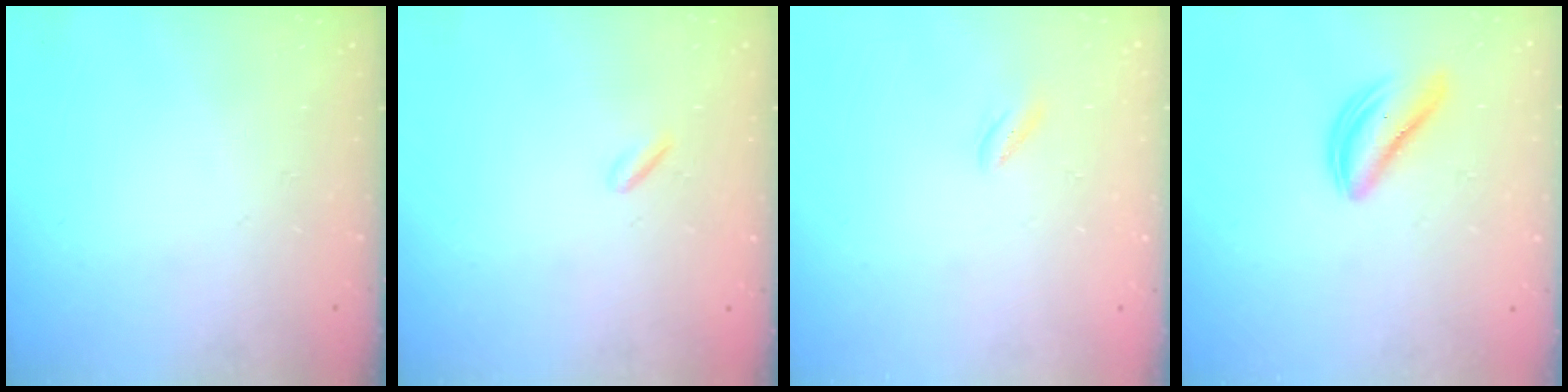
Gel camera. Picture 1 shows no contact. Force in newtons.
{"total": 0.9, "press": 0.8, "slide": 0.4}
{"total": 1.3, "press": 1.2, "slide": 0.6}
{"total": 4.8, "press": 4.8, "slide": 0.3}